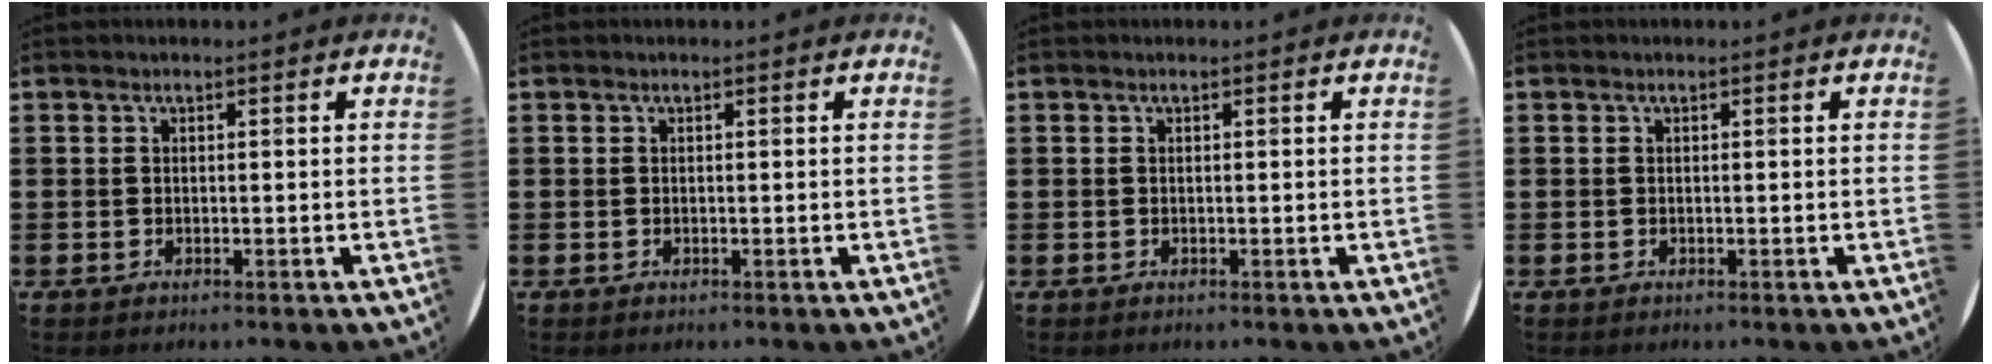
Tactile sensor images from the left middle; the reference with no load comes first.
{"total": 0.0}
{"total": 0.0}
{"total": 0.0}